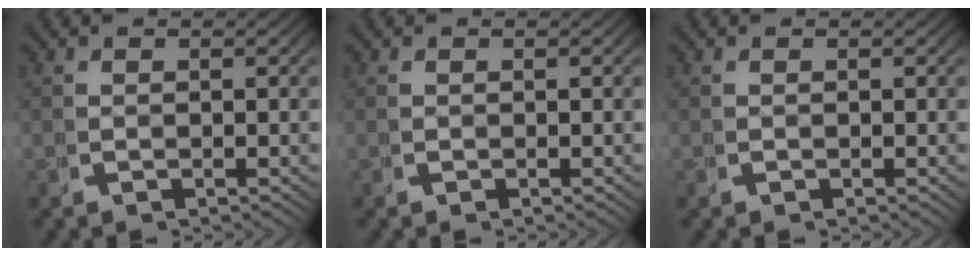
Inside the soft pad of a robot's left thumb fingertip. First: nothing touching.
{"total": 0.0}
{"total": 0.0}